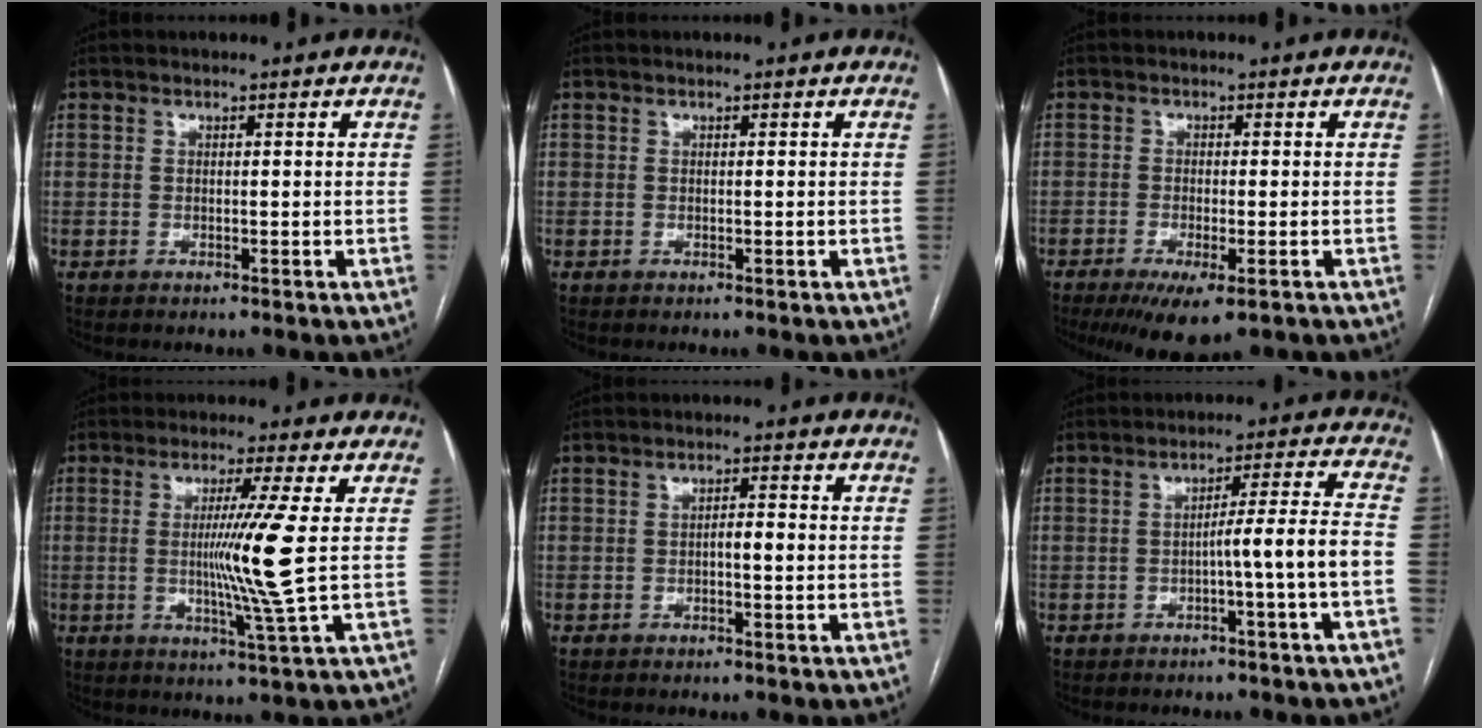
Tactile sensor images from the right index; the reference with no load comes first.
{"total": 0.0}
{"total": 7.2, "force": [-4.4, 1.7, 5.4], "torque": [-0.084, -0.018, -0.068]}
{"total": 8.9, "force": [0.5, -2.4, 8.5], "torque": [-0.159, -0.020, 0.014]}
{"total": 2.2, "force": [-0.2, 0.4, 2.1], "torque": [-0.035, 0.003, -0.005]}
{"total": 6.8, "force": [-2.3, -1.3, 6.2], "torque": [-0.085, 0.015, -0.034]}